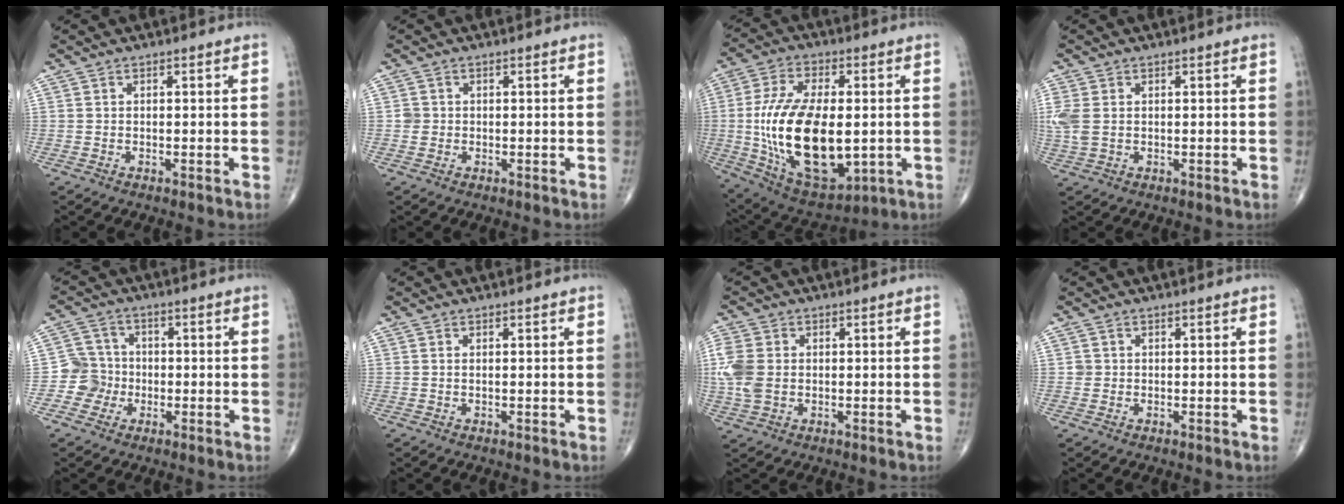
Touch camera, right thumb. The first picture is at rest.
{"total": 1.4, "force": [-0.1, 1.4, 0.2], "torque": [0.003, 0.005, -0.002]}
{"total": 24.1, "force": [-1.7, 12.3, 20.6], "torque": [-0.381, -0.011, -0.005]}
{"total": 4.6, "force": [0.4, 3.2, 3.3], "torque": [-0.102, 0.005, 0.012]}
{"total": 5.6, "force": [-1.6, 5.4, 0.3], "torque": [0.030, 0.017, -0.040]}
{"total": 0.0}
{"total": 7.2, "force": [0.1, 5.2, 5.0], "torque": [-0.126, 0.005, 0.001]}
{"total": 0.9, "force": [0.0, 0.9, 0.1], "torque": [0.005, 0.004, -0.001]}